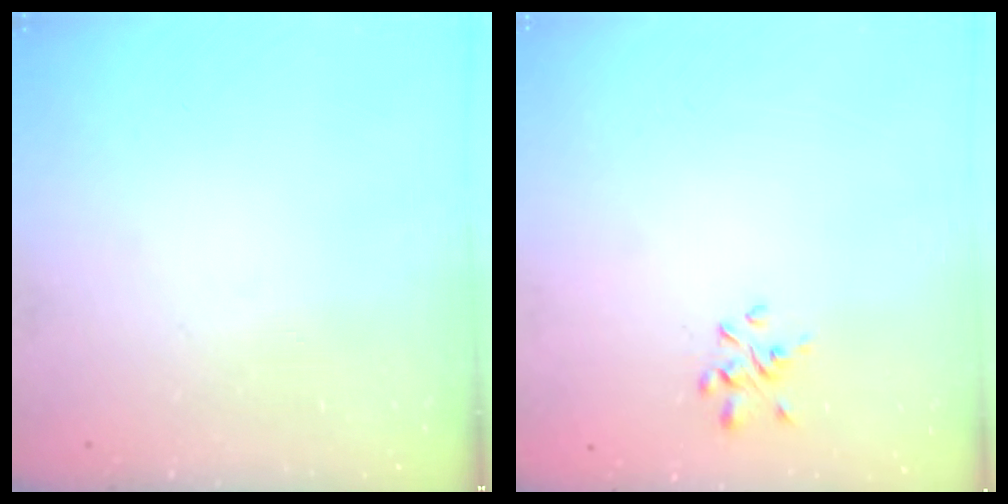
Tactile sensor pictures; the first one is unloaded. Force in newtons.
{"total": 1.8, "press": 1.6, "slide": 0.6}